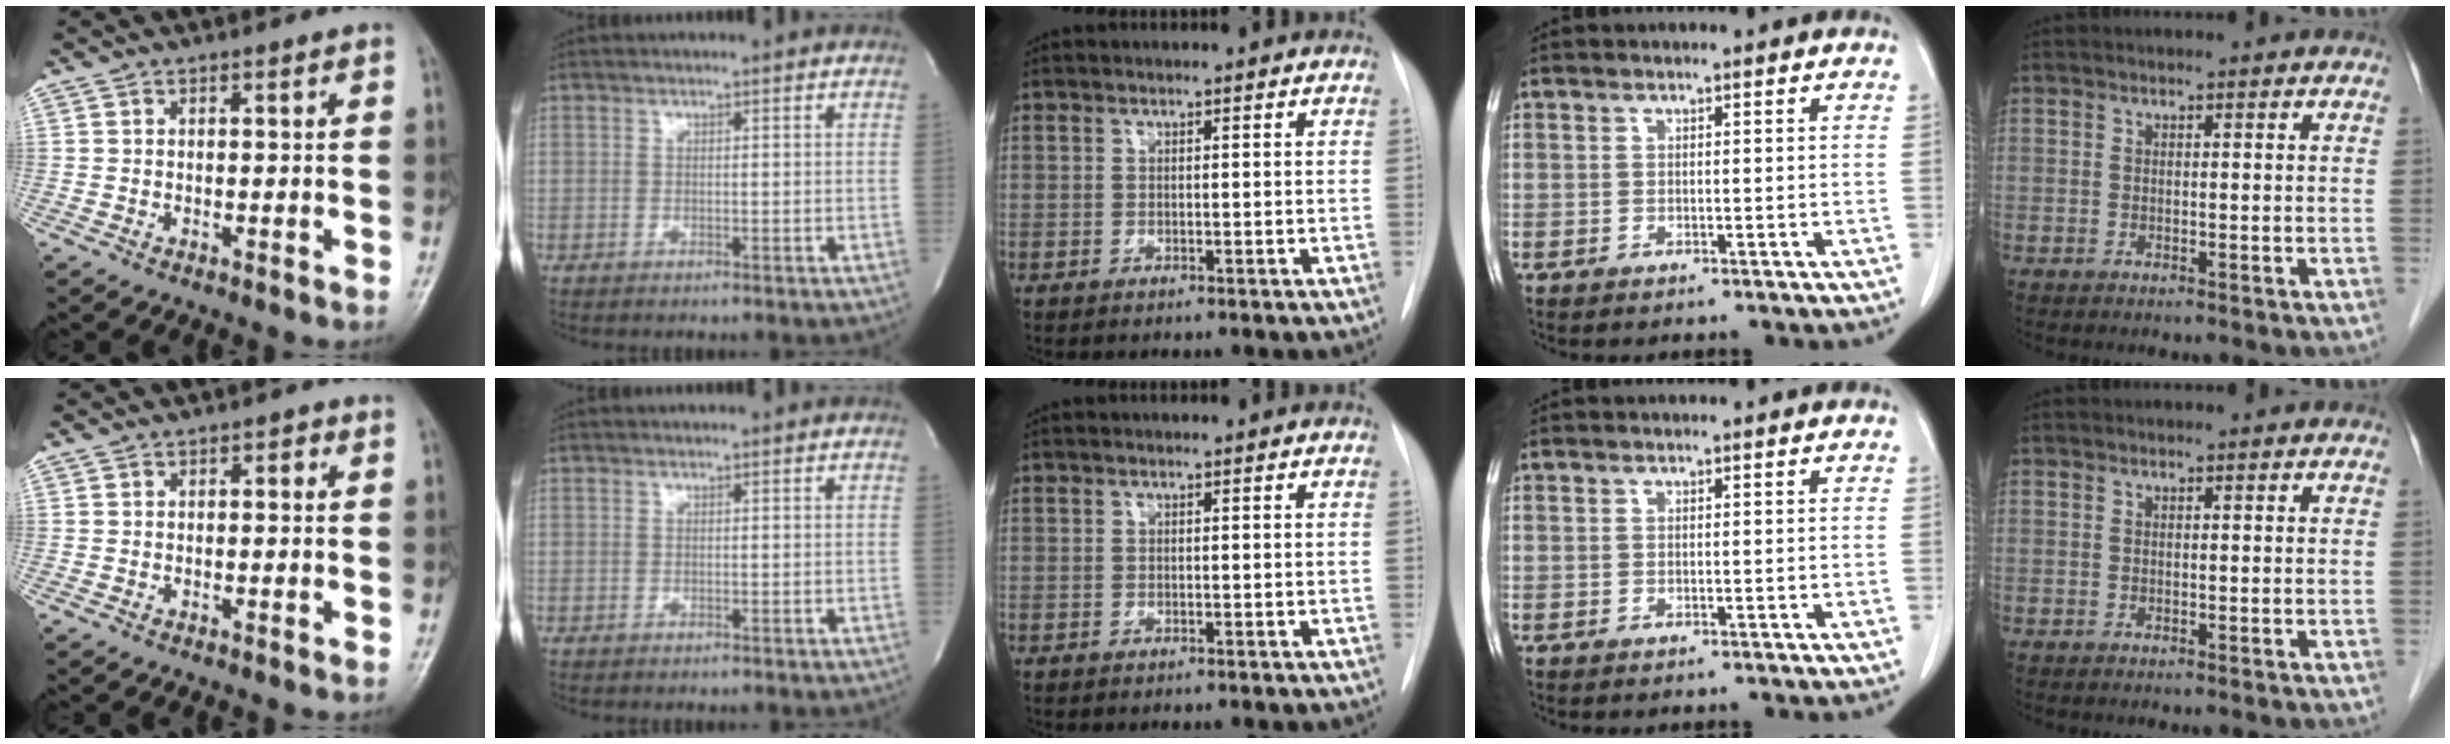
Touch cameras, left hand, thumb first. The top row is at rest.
{"thumb": {"total": 1.0, "force": [0.1, 0.7, 0.7], "torque": [0.001, 0.004, -0.007]}}